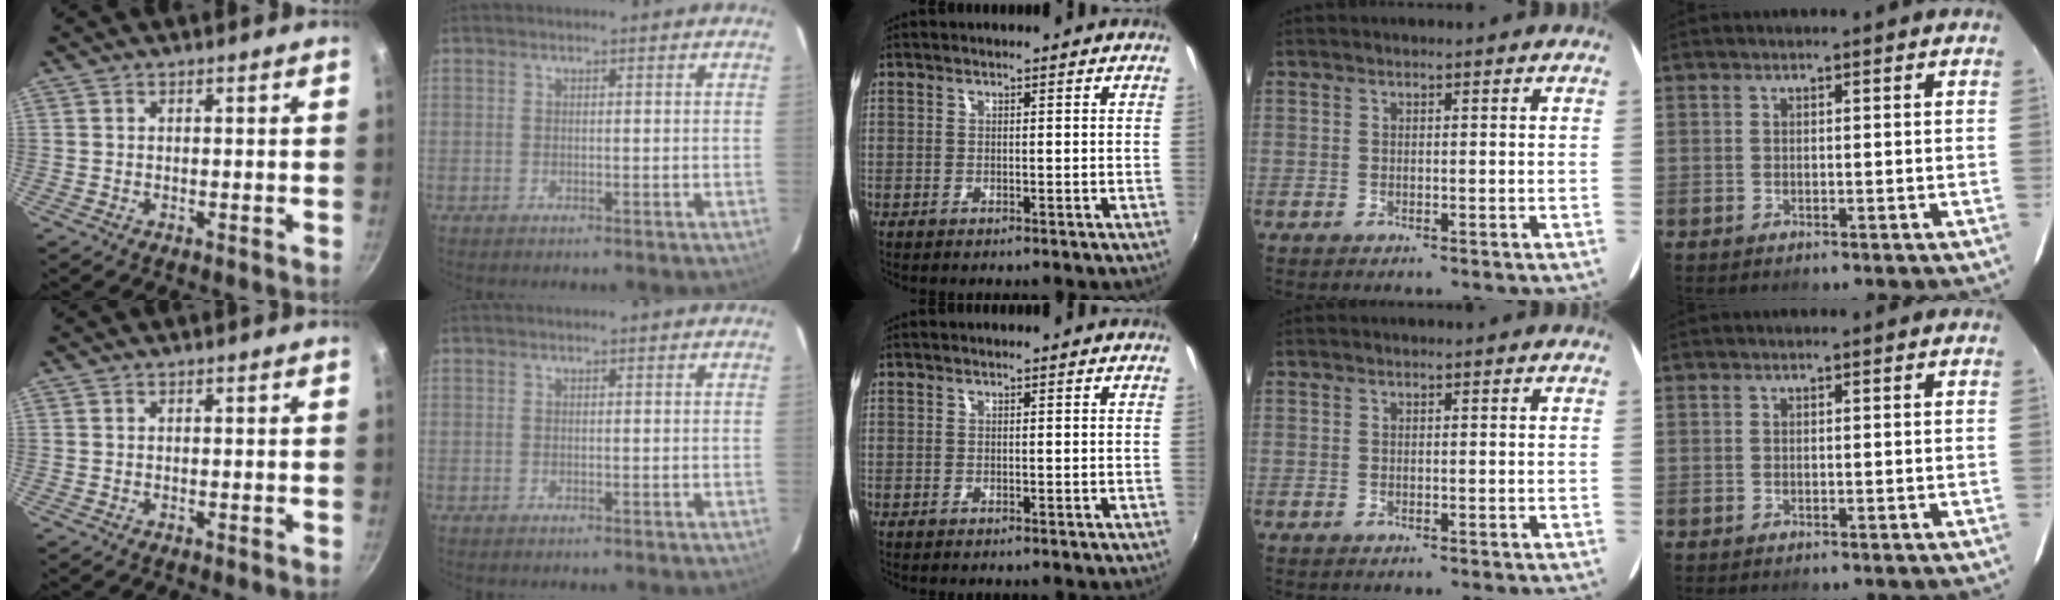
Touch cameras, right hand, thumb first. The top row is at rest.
{}